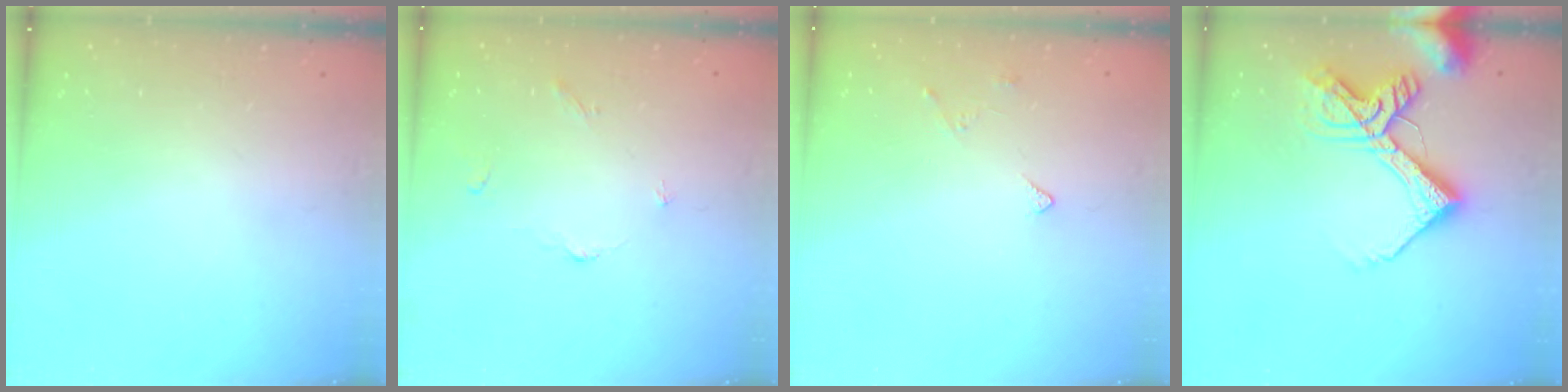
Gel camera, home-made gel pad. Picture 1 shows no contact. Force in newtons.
{"total": 3.0, "press": 2.9, "slide": 0.5}
{"total": 3.3, "press": 3.2, "slide": 0.6}
{"total": 15.5, "press": 15.4, "slide": 1.8}